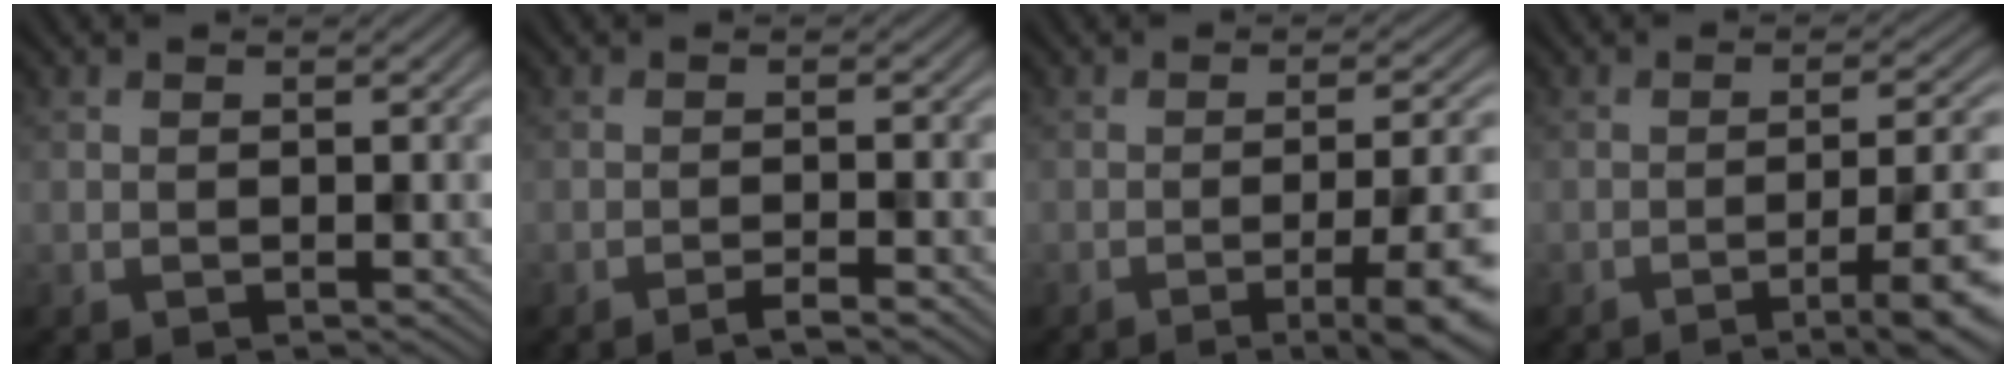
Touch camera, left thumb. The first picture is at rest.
{"total": 2.2, "force": [-1.6, 0.1, 1.6], "torque": [-0.019, 0.007, -0.038]}
{"total": 8.9, "force": [-3.6, 1.9, 7.9], "torque": [-0.112, -0.005, -0.052]}
{"total": 8.2, "force": [-3.8, 1.6, 7.1], "torque": [-0.104, 0.000, -0.057]}